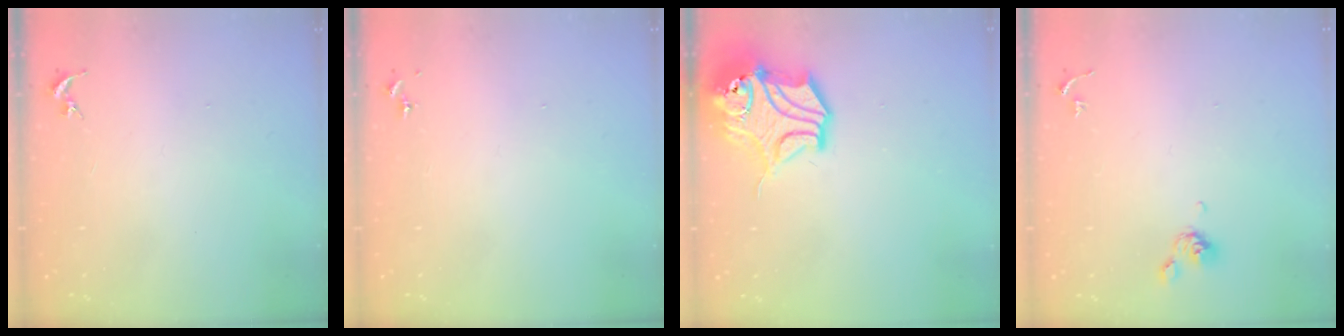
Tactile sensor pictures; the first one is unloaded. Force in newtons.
{"total": 0.0}
{"total": 15.4, "press": 15.2, "slide": 2.1}
{"total": 6.1, "press": 5.9, "slide": 1.3}